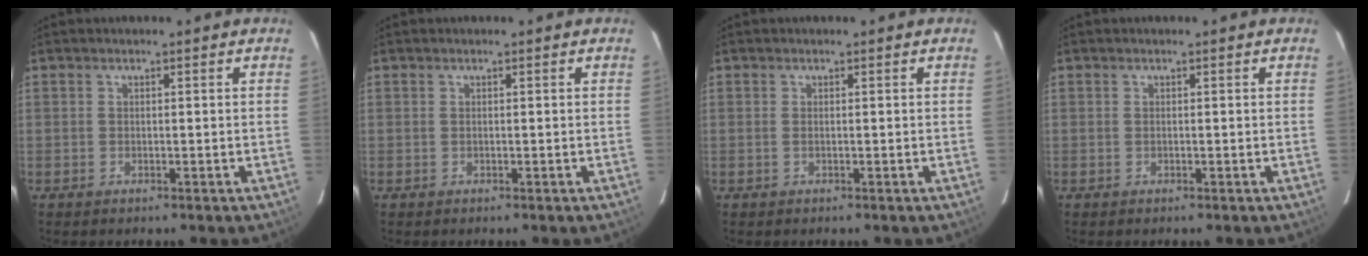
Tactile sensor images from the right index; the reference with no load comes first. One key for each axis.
{"total": 0.0}
{"total": 0.5, "fx": -0.1, "fy": -0.1, "fz": 0.5, "tx": -0.009, "ty": 0.000, "tz": -0.003}
{"total": 0.0}